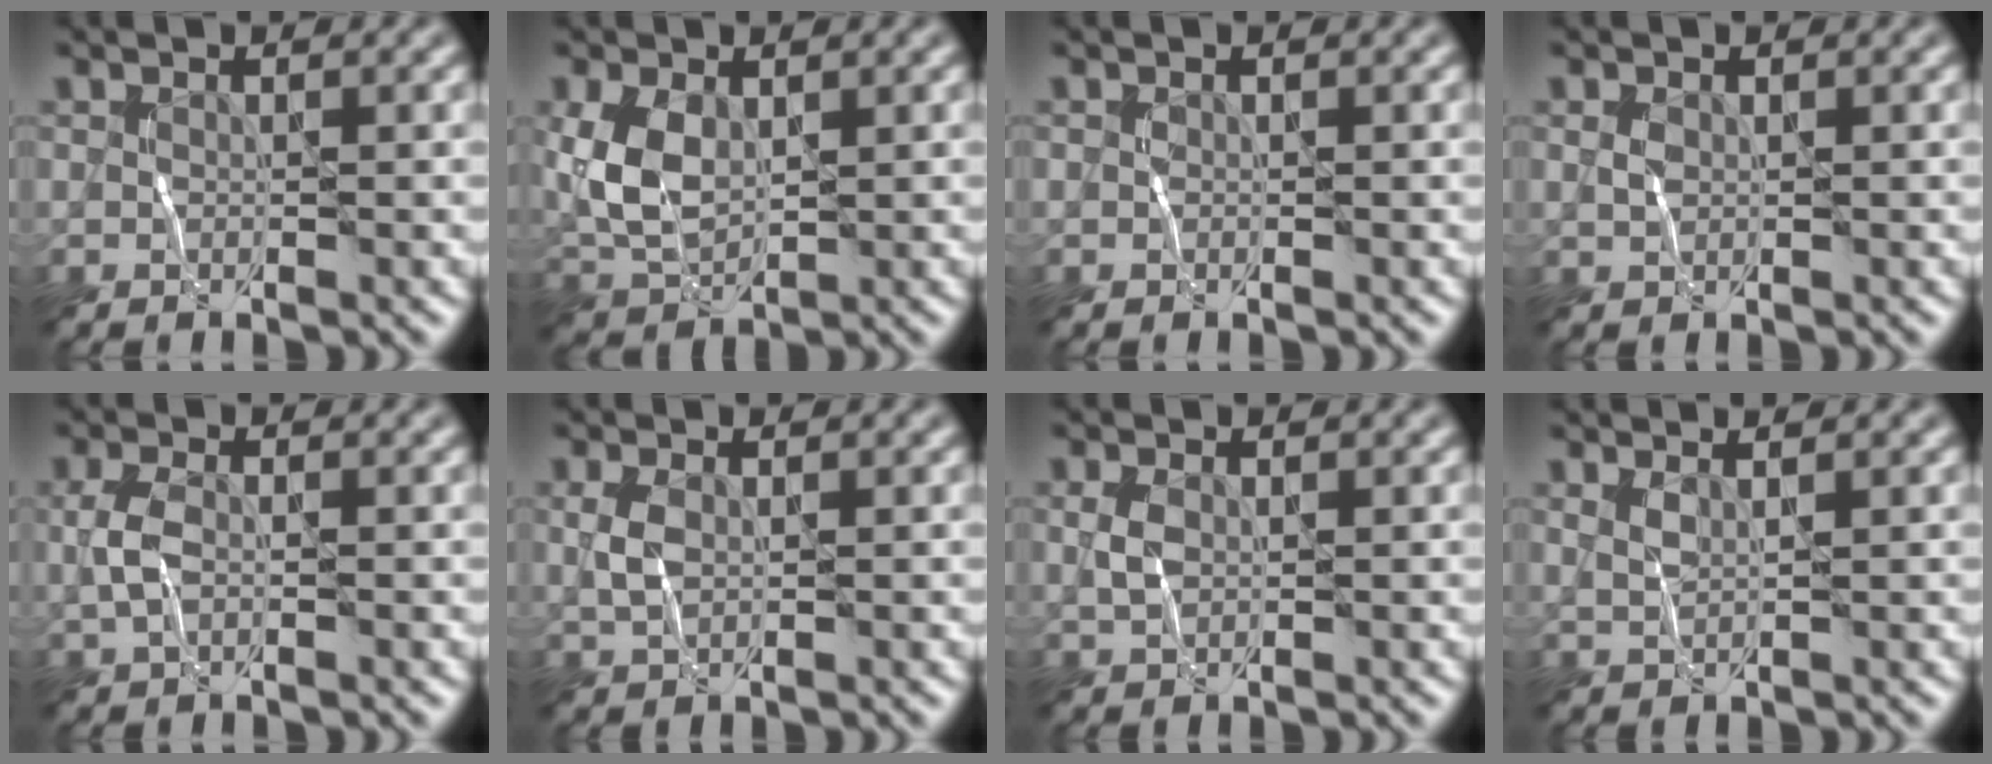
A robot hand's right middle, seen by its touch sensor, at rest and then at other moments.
{"total": 4.9, "force": [0.8, 3.2, 3.6], "torque": [-0.088, 0.002, 0.023]}
{"total": 0.0}
{"total": 0.9, "force": [0.3, 0.6, 0.5], "torque": [-0.015, -0.001, 0.007]}
{"total": 2.4, "force": [-0.1, 1.4, 1.9], "torque": [-0.052, 0.002, -0.004]}
{"total": 2.1, "force": [0.3, 1.3, 1.6], "torque": [-0.044, 0.001, 0.009]}
{"total": 1.8, "force": [0.3, 1.2, 1.2], "torque": [-0.033, 0.002, 0.007]}
{"total": 1.1, "force": [0.8, 0.2, 0.7], "torque": [-0.020, 0.000, 0.017]}